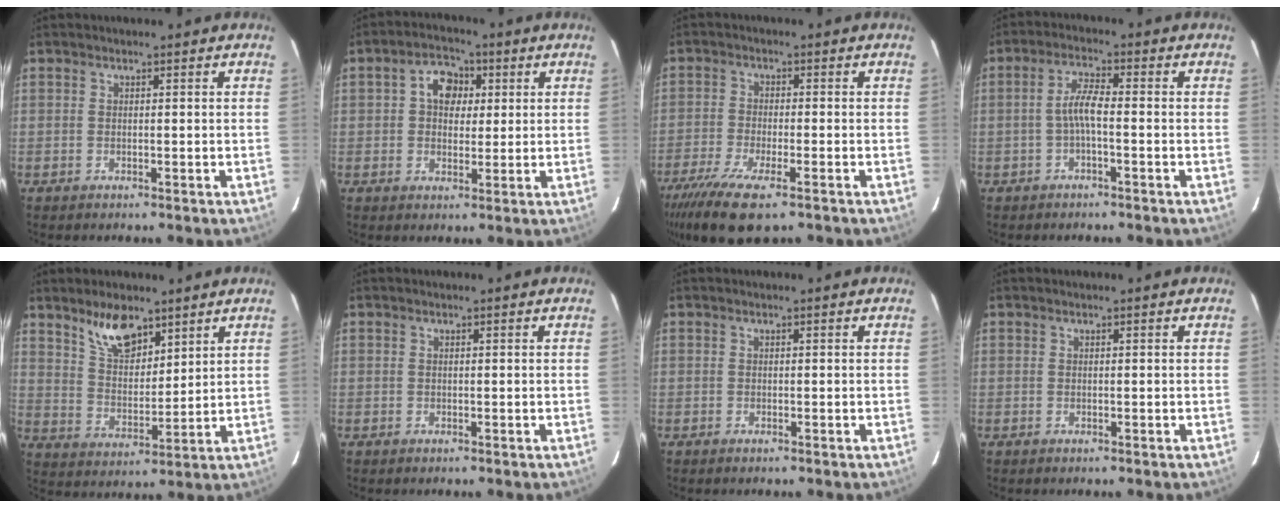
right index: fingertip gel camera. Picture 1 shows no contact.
{"total": 6.3, "force": [1.5, 4.9, 3.6], "torque": [-0.060, 0.019, 0.023]}
{"total": 11.0, "force": [-7.5, 2.7, 7.7], "torque": [-0.179, -0.041, -0.142]}
{"total": 3.8, "force": [-1.2, 0.6, 3.6], "torque": [-0.075, 0.010, -0.024]}
{"total": 9.3, "force": [6.5, 4.1, 5.2], "torque": [-0.088, 0.006, 0.128]}
{"total": 0.0}
{"total": 0.0}
{"total": 0.0}